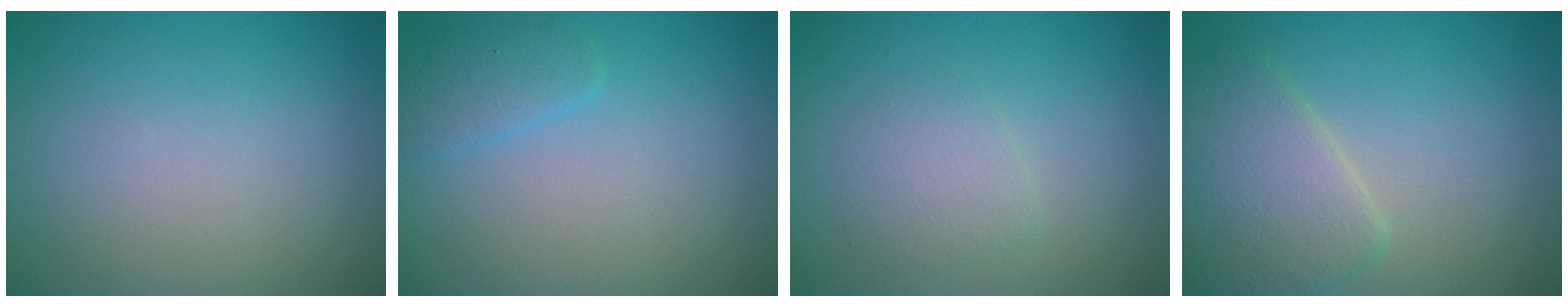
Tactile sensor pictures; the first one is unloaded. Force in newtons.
{"total": 1.8, "press": 1.8, "slide": 0.1}
{"total": 2.0, "press": 2.0, "slide": 0.2}
{"total": 4.7, "press": 4.7, "slide": 0.2}